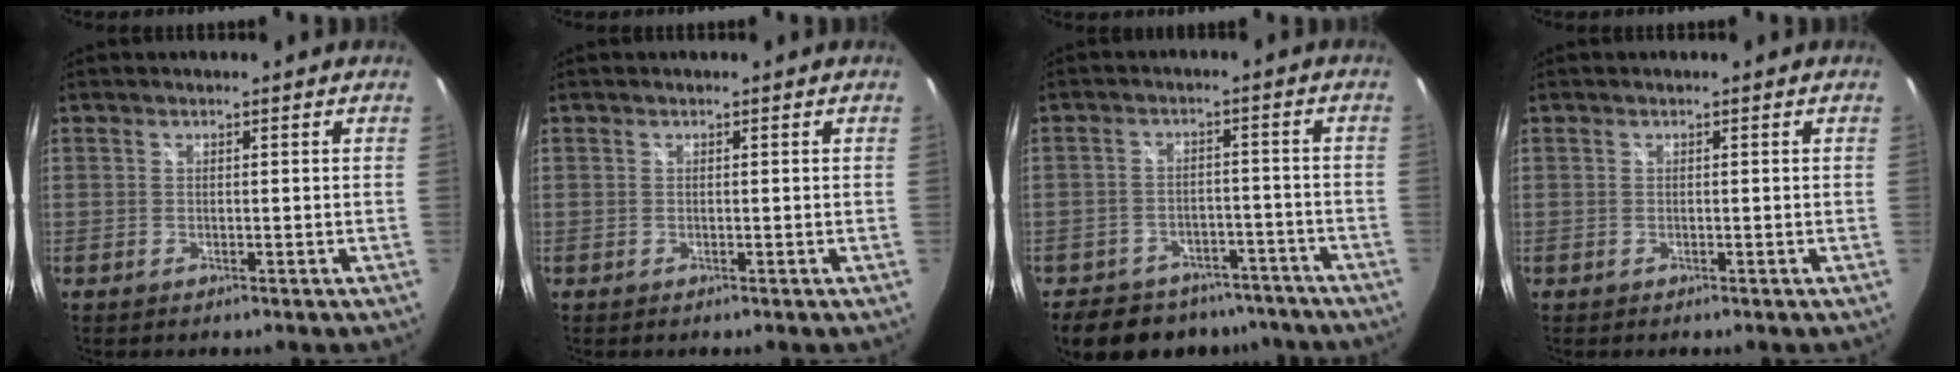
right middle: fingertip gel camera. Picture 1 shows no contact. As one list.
[{"total": 0.0}, {"total": 15.9, "force": [-12.5, 8.0, 5.5], "torque": [-0.126, 0.013, -0.160]}, {"total": 0.0}]